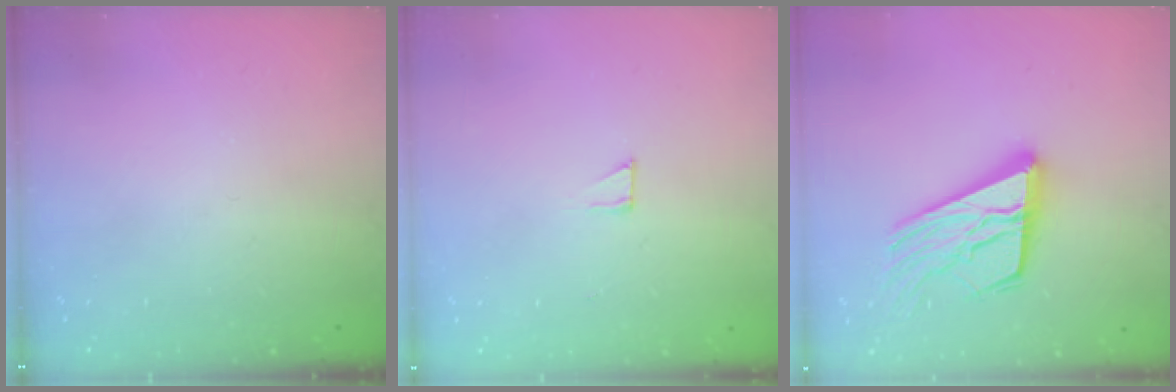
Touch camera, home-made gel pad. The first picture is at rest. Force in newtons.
{"total": 2.3, "press": 2.3, "slide": 0.2}
{"total": 19.1, "press": 19.0, "slide": 2.5}